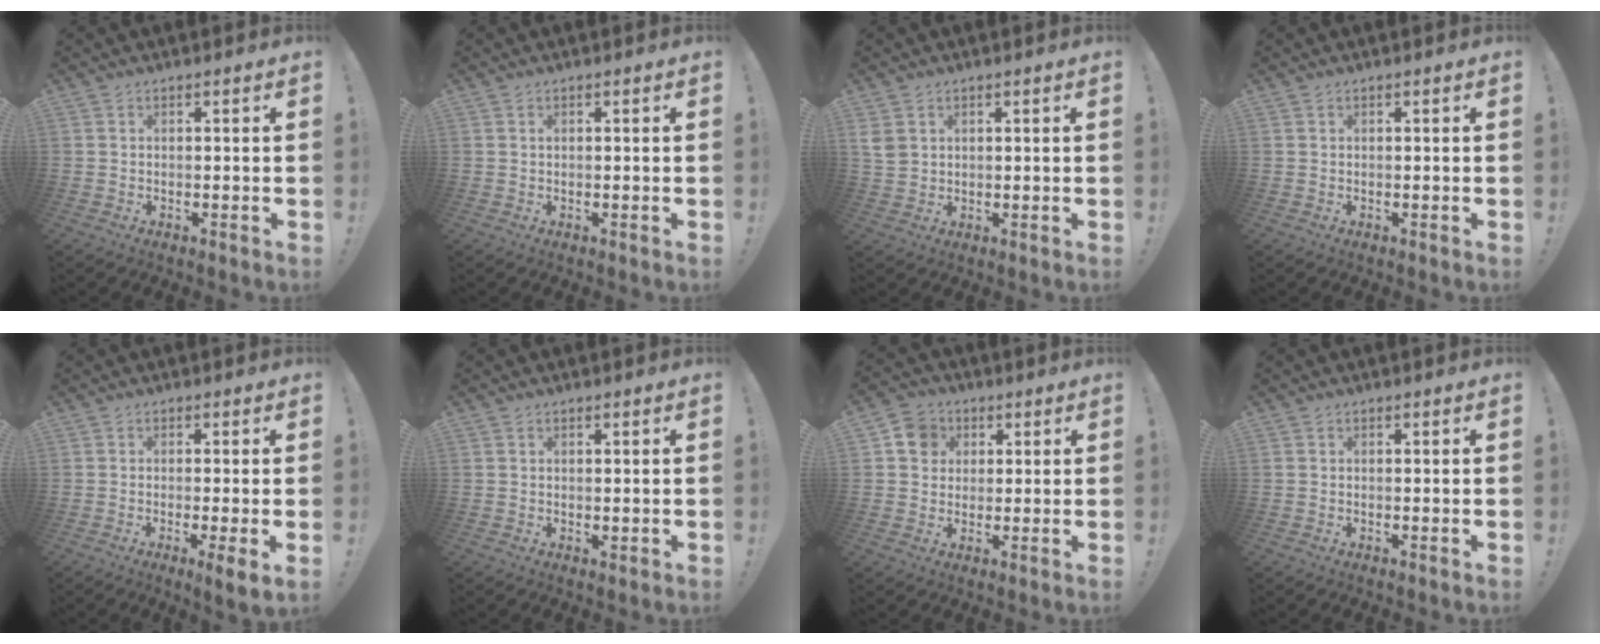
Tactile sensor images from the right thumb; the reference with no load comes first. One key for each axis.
{"total": 0.0}
{"total": 4.2, "fx": 1.8, "fy": 3.3, "fz": 1.9, "tx": -0.039, "ty": -0.002, "tz": 0.038}
{"total": 0.0}
{"total": 4.3, "fx": -0.9, "fy": -0.3, "fz": 4.1, "tx": -0.062, "ty": -0.007, "tz": -0.012}
{"total": 0.7, "fx": 0.4, "fy": 0.4, "fz": 0.4, "tx": -0.005, "ty": -0.001, "tz": 0.007}
{"total": 8.4, "fx": 2.3, "fy": 7.6, "fz": 2.7, "tx": -0.030, "ty": -0.003, "tz": 0.048}
{"total": 0.0}